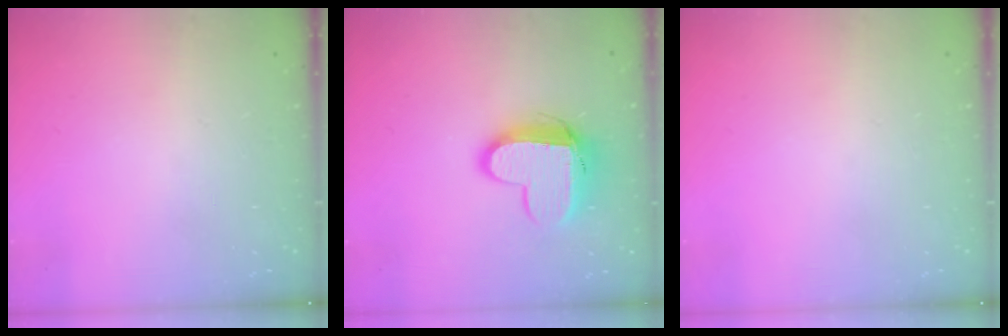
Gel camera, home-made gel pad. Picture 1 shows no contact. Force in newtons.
{"total": 12.0, "press": 11.9, "slide": 1.2}
{"total": 0.0}